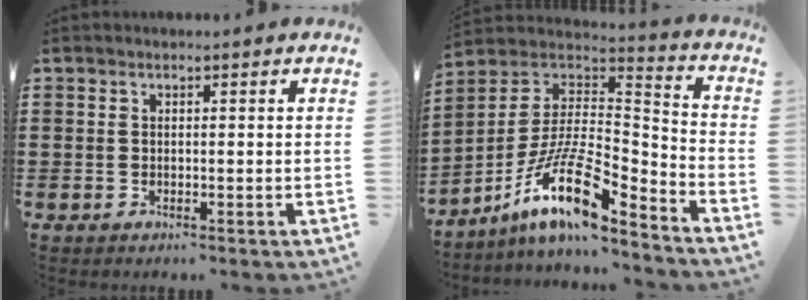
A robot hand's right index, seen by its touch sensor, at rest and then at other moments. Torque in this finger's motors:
{"motor_torque": [2.14, 0.00, 1.05, 0.21]}